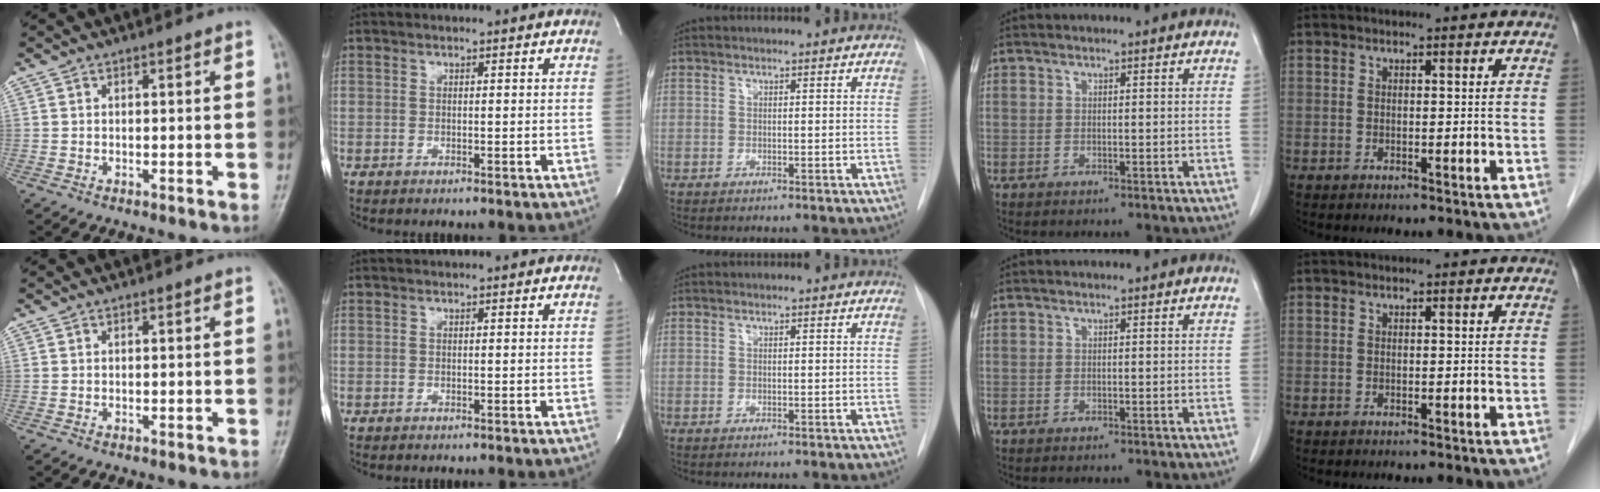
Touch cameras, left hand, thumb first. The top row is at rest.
{}